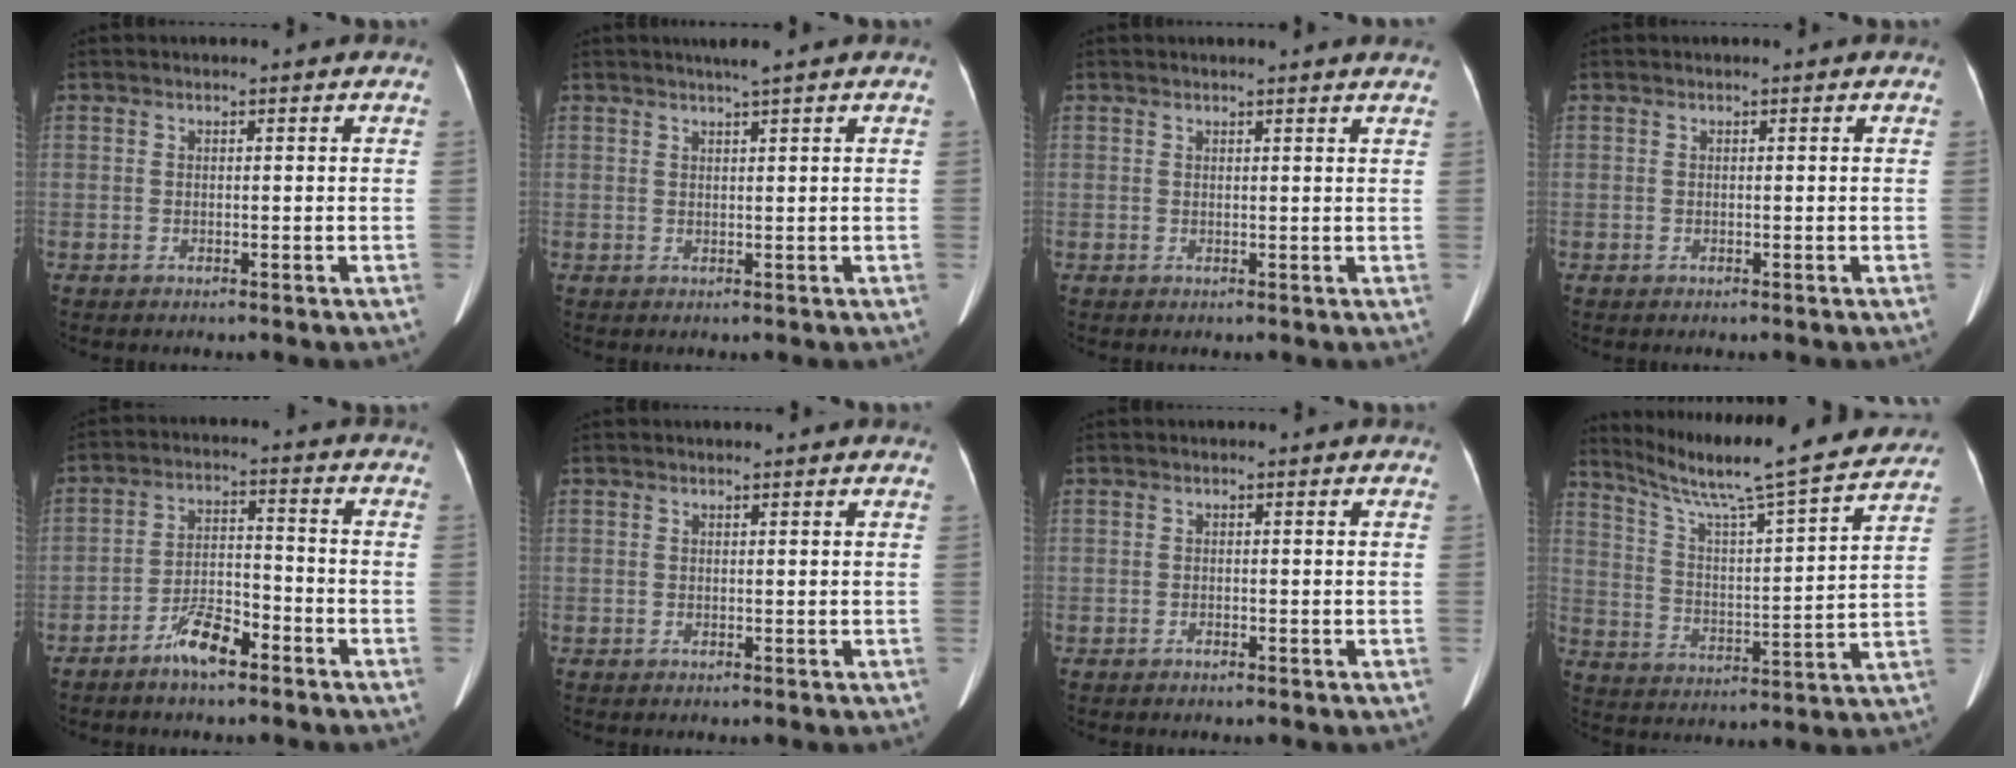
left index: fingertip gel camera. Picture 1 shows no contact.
{"total": 1.9, "force": [1.4, -0.6, 1.2], "torque": [-0.019, 0.002, 0.028]}
{"total": 3.7, "force": [3.5, -0.3, 1.3], "torque": [-0.015, 0.003, 0.027]}
{"total": 0.0}
{"total": 6.5, "force": [-4.6, 1.7, 4.2], "torque": [-0.085, 0.006, -0.084]}
{"total": 0.7, "force": [0.6, 0.3, 0.1], "torque": [-0.011, 0.008, 0.003]}
{"total": 0.5, "force": [-0.5, 0.1, 0.2], "torque": [-0.009, -0.001, -0.008]}
{"total": 23.1, "force": [20.5, 0.2, 10.8], "torque": [-0.181, -0.024, 0.291]}